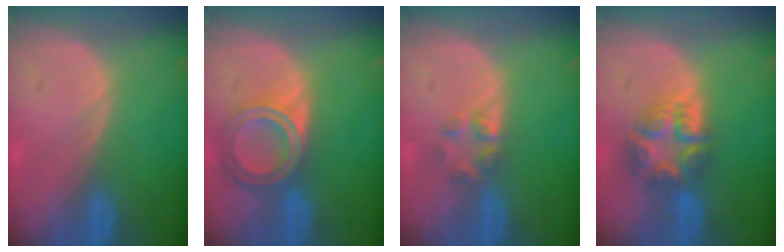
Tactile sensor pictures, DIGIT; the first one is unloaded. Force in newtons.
{"total": 6.5, "press": 5.8, "slide": 3.0}
{"total": 2.6, "press": 2.6, "slide": 0.2}
{"total": 7.6, "press": 6.6, "slide": 3.8}